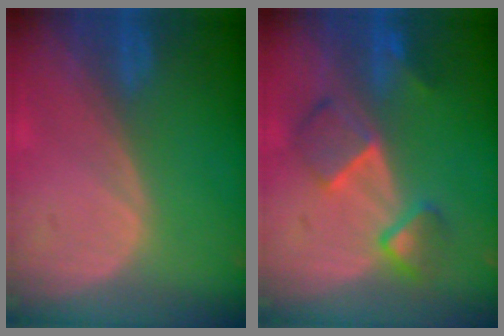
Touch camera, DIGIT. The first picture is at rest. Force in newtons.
{"total": 6.2, "press": 6.1, "slide": 0.3}